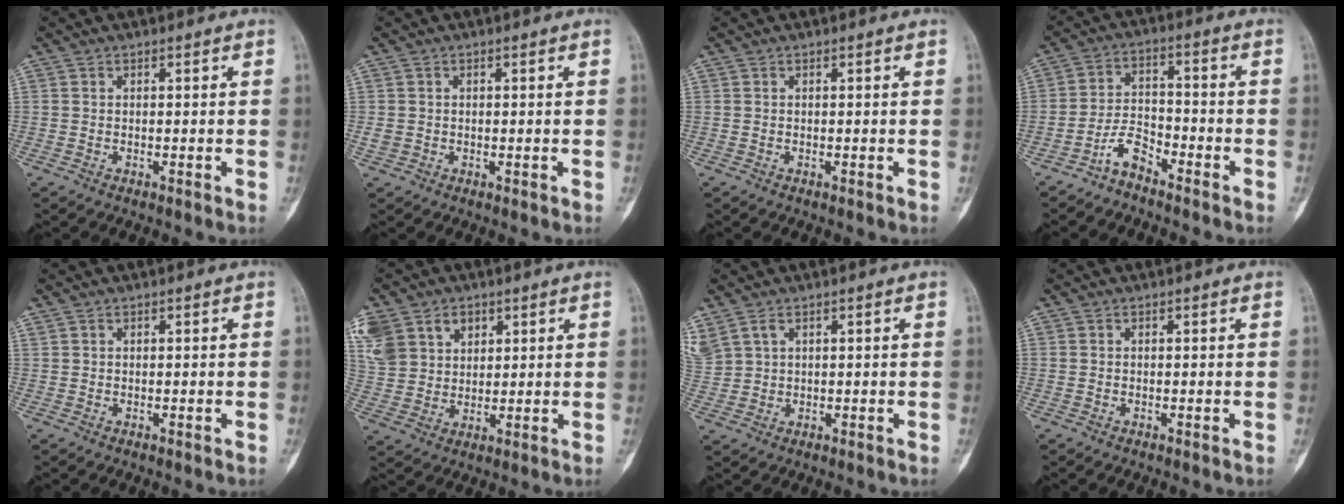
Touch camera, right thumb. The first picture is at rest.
{"total": 2.2, "force": [-0.2, 2.0, 0.8], "torque": [-0.008, 0.004, -0.001]}
{"total": 0.0}
{"total": 5.5, "force": [-4.3, 2.3, 2.5], "torque": [-0.042, 0.040, -0.091]}
{"total": 0.0}
{"total": 16.4, "force": [7.1, 13.0, 7.2], "torque": [-0.175, 0.024, 0.151]}
{"total": 5.4, "force": [2.5, 3.7, 3.1], "torque": [-0.086, 0.008, 0.065]}
{"total": 0.0}